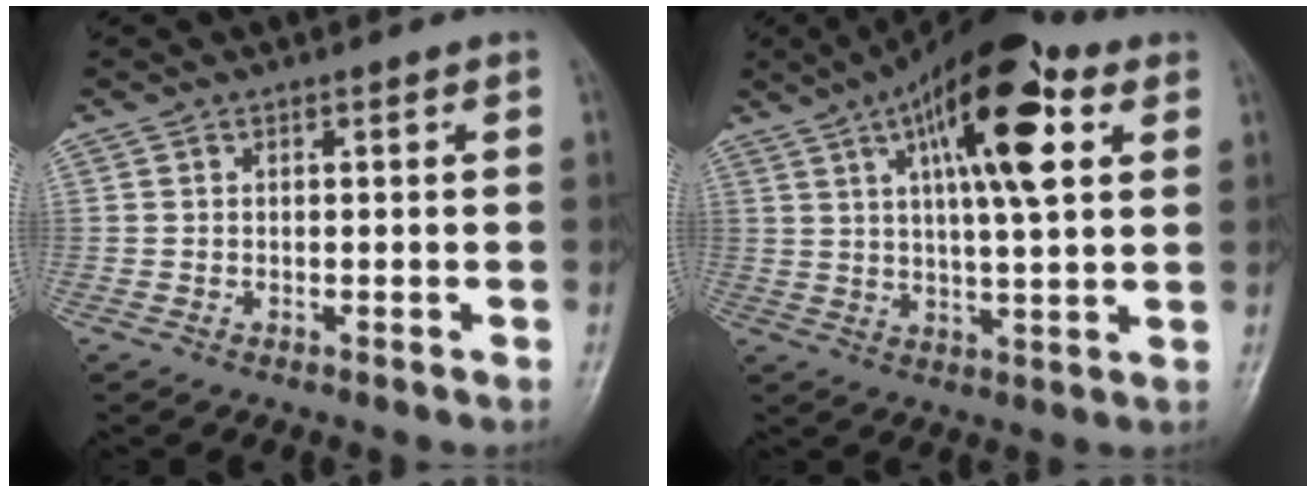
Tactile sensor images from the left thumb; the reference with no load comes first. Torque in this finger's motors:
{"motor_torque": [0.86, 0.87, 1.86, -0.92, 0.38]}